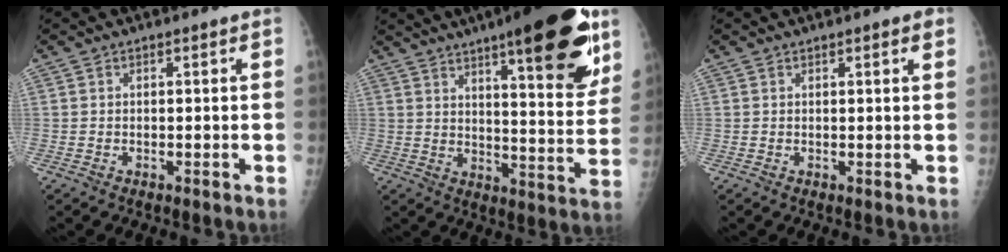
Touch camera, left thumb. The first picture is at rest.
{"total": 22.6, "force": [13.2, 5.2, 17.6], "torque": [-0.220, -0.054, 0.188]}
{"total": 1.7, "force": [1.0, 0.2, 1.4], "torque": [-0.018, -0.003, 0.012]}